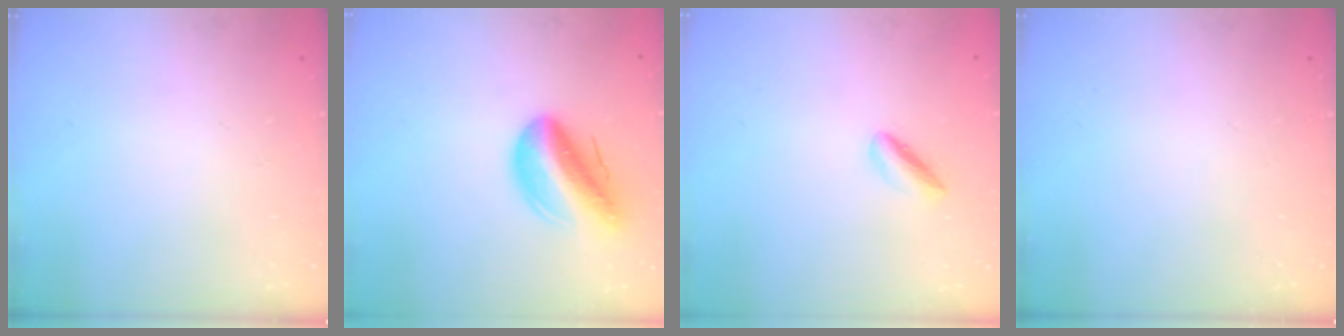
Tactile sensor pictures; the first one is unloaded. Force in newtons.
{"total": 12.8, "press": 12.1, "slide": 4.1}
{"total": 2.0, "press": 2.0, "slide": 0.5}
{"total": 0.0}